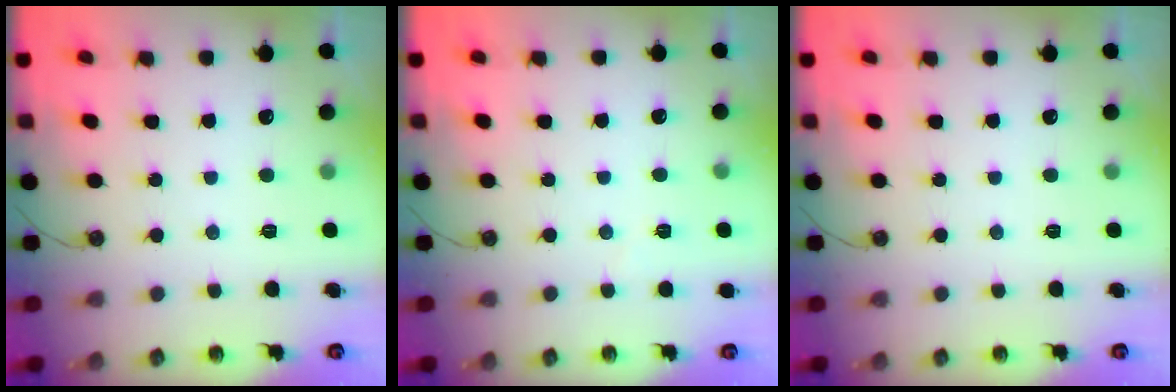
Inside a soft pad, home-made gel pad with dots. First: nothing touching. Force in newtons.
{"total": 3.7, "press": 2.4, "slide": 2.7}
{"total": 0.0}